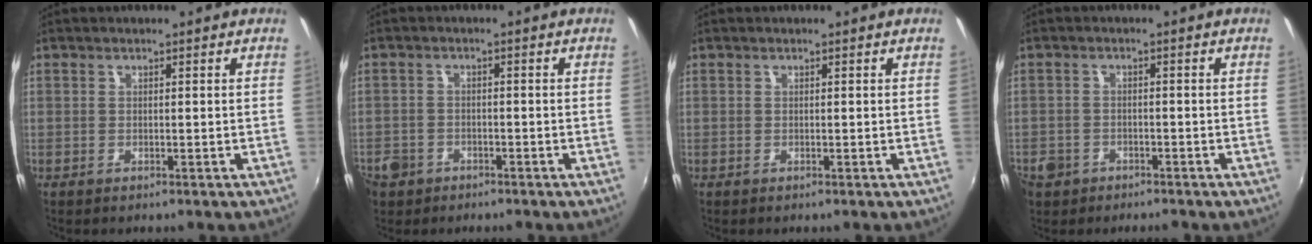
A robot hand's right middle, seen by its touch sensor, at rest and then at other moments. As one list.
[{"total": 5.7, "force": [-3.2, 4.4, 1.6], "torque": [-0.055, 0.002, -0.055]}, {"total": 0.0}, {"total": 4.7, "force": [-2.8, 3.5, 1.3], "torque": [-0.045, -0.002, -0.048]}]